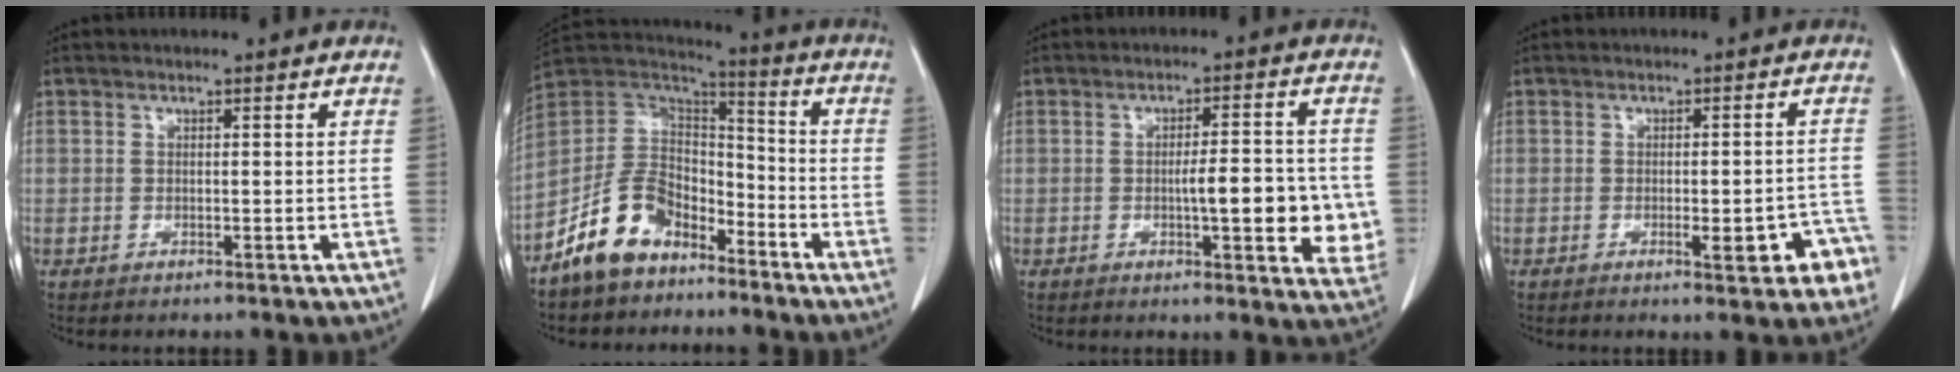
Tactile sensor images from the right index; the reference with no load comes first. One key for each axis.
{"total": 11.8, "fx": -7.8, "fy": 7.1, "fz": 5.3, "tx": -0.118, "ty": 0.034, "tz": -0.154}
{"total": 10.0, "fx": -1.3, "fy": 2.4, "fz": 9.6, "tx": -0.120, "ty": 0.002, "tz": -0.014}
{"total": 6.3, "fx": -2.7, "fy": 1.5, "fz": 5.4, "tx": -0.055, "ty": 0.010, "tz": -0.026}